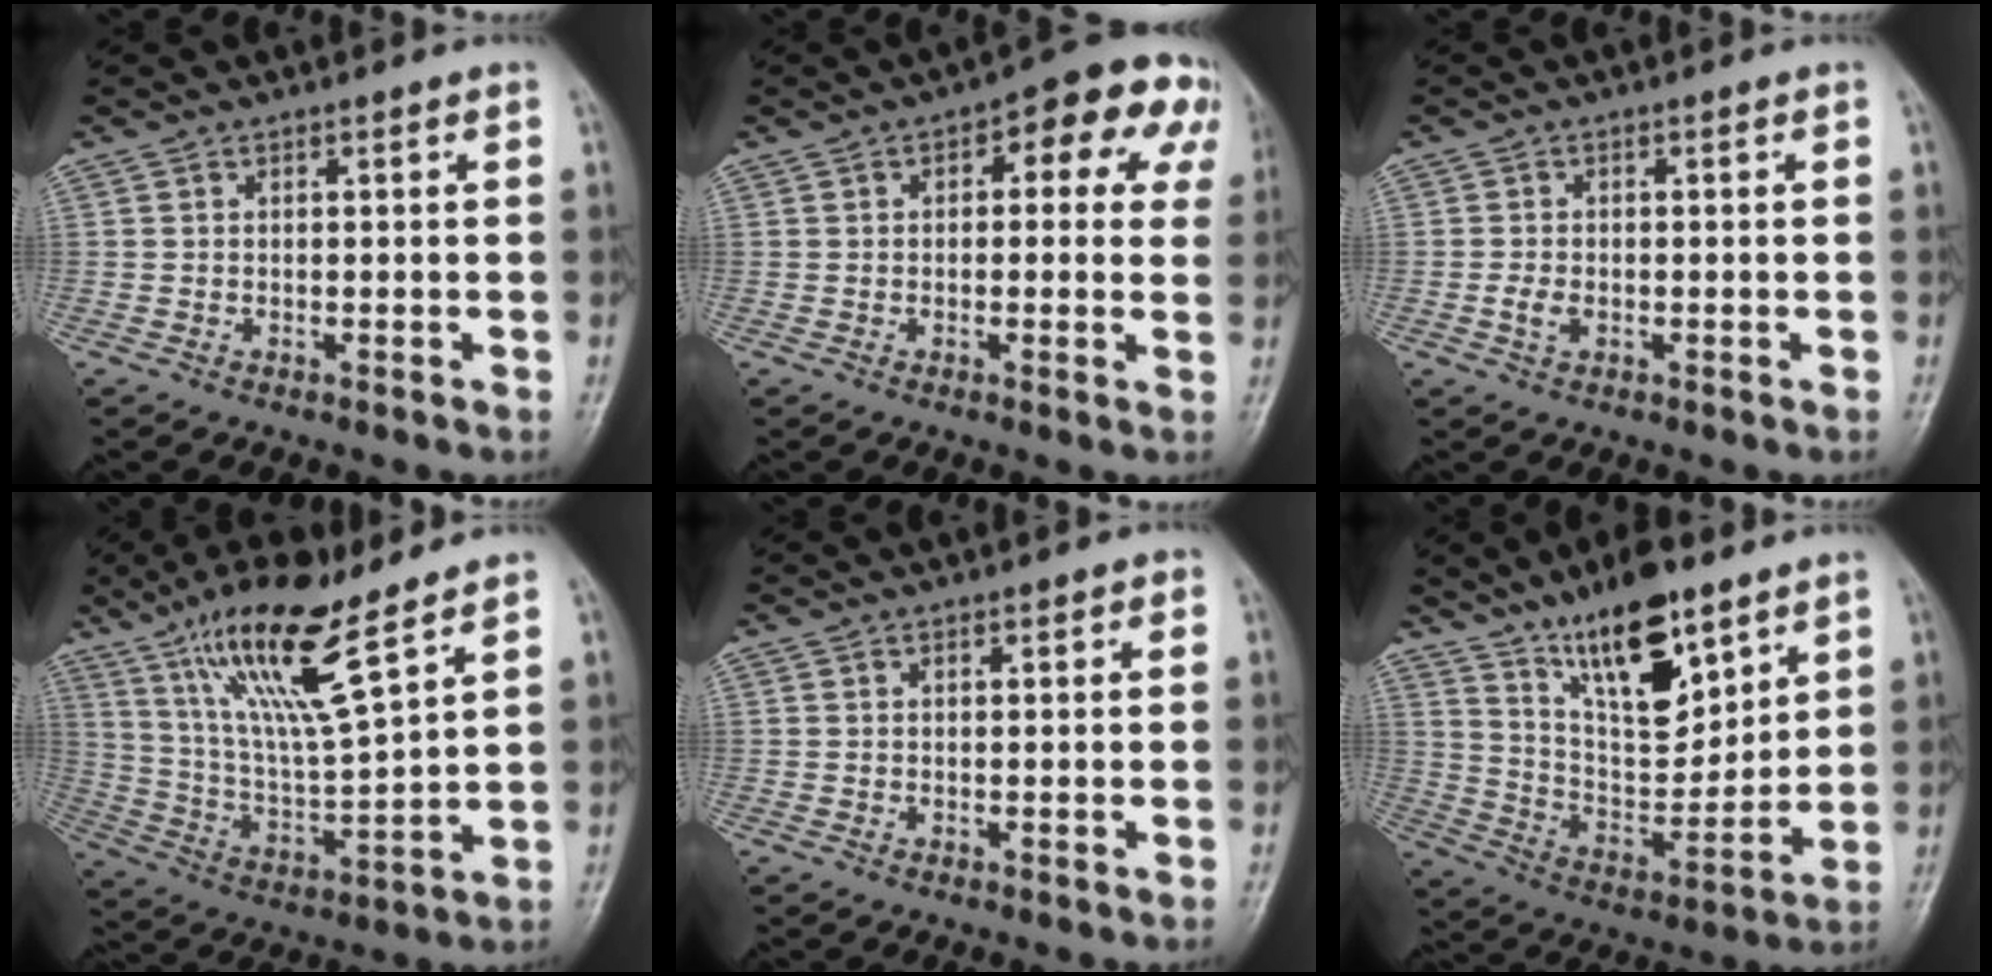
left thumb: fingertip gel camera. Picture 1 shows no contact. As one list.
[{"total": 12.5, "force": [4.5, 6.2, 9.8], "torque": [-0.064, 0.021, 0.044]}, {"total": 2.5, "force": [-0.7, 1.5, 1.8], "torque": [-0.036, 0.005, -0.014]}, {"total": 17.4, "force": [10.9, 3.3, 13.2], "torque": [-0.240, -0.050, 0.213]}, {"total": 1.6, "force": [0.6, 0.7, 1.3], "torque": [-0.015, 0.002, 0.007]}, {"total": 17.5, "force": [11.1, 6.7, 11.7], "torque": [-0.159, -0.065, 0.205]}]